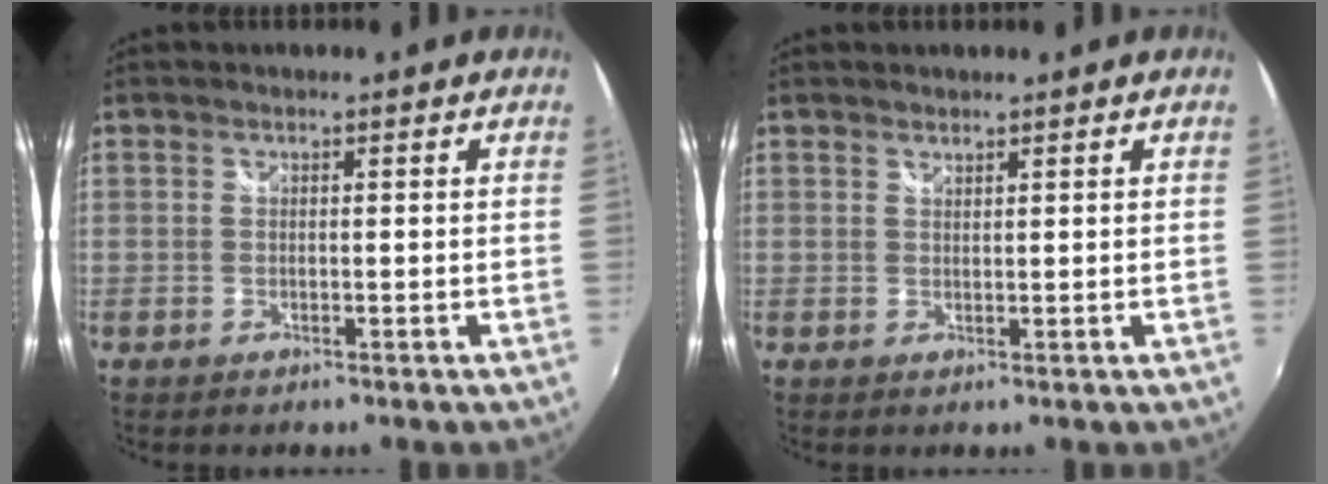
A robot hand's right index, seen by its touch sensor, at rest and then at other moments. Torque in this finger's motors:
{"motor_torque": [-0.13, 0.23, -0.06, -0.01]}